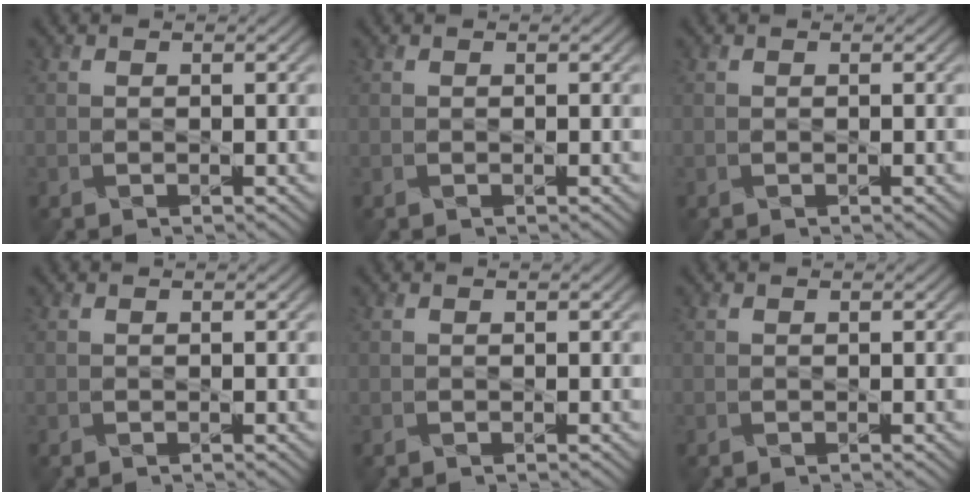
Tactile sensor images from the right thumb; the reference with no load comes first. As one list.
[{"total": 0.0}, {"total": 0.0}, {"total": 0.0}, {"total": 0.0}, {"total": 0.0}]